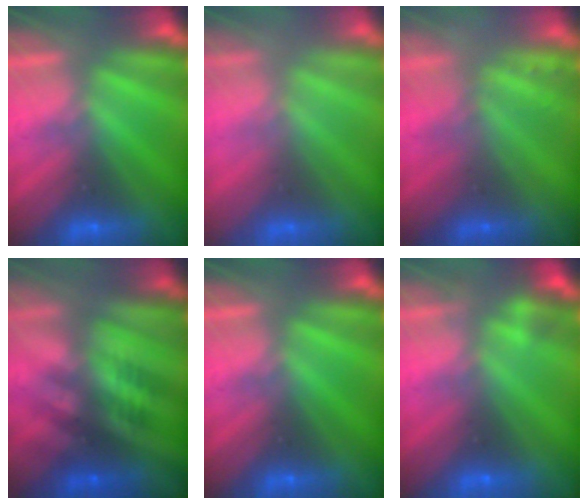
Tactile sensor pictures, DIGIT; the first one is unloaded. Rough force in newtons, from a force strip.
{"total": 2.8}
{"total": 2.2}
{"total": 2.4}
{"total": 0.0}
{"total": 2.2}